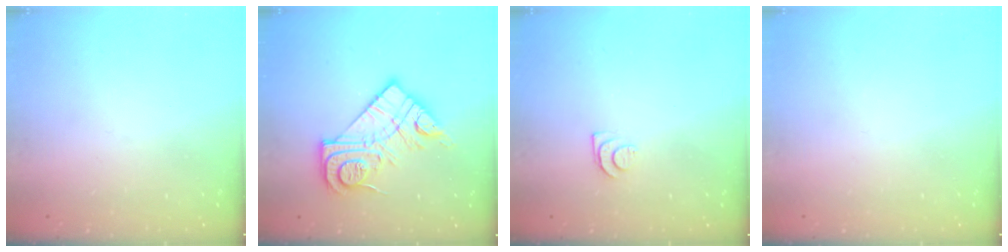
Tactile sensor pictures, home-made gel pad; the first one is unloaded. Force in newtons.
{"total": 15.9, "press": 15.8, "slide": 1.1}
{"total": 4.8, "press": 4.7, "slide": 0.6}
{"total": 0.0}